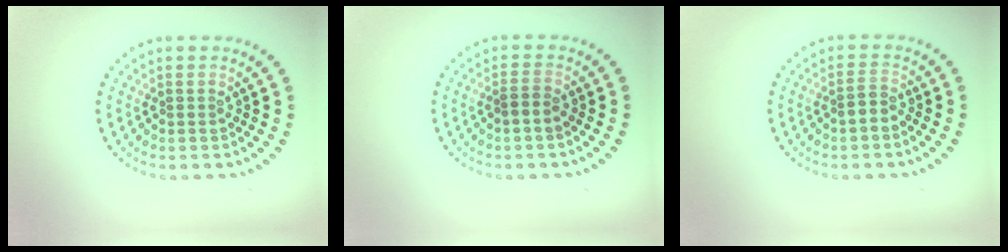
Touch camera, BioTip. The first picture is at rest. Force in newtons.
{"total": 1.2, "press": 1.0, "slide": 0.7}
{"total": 1.3, "press": 1.2, "slide": 0.5}